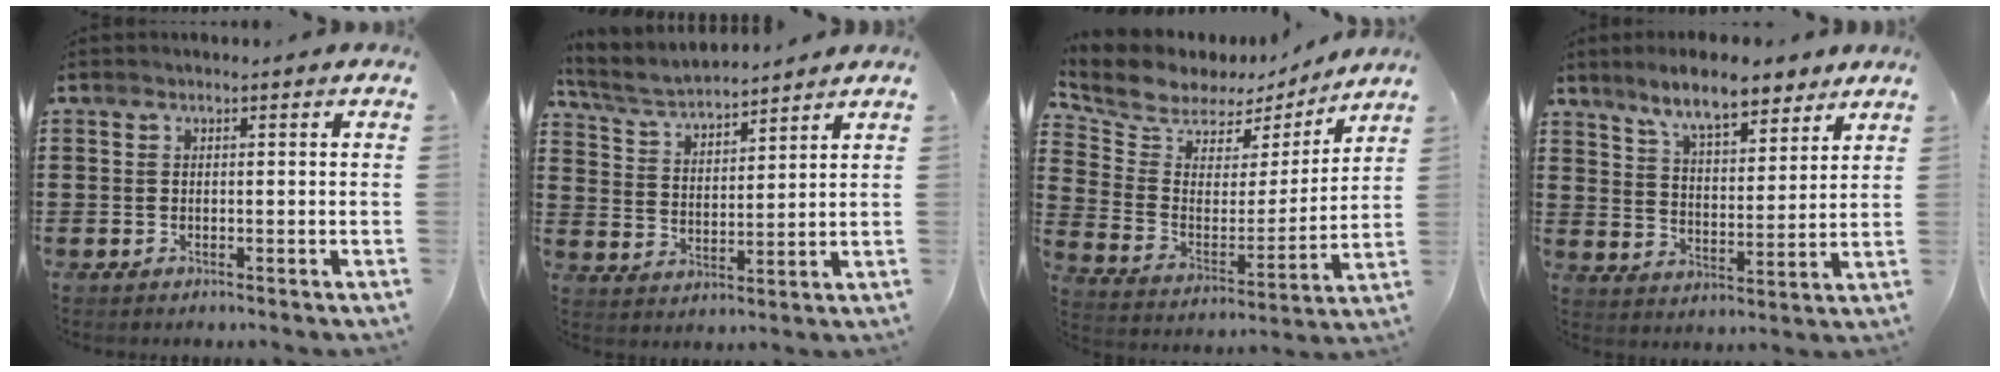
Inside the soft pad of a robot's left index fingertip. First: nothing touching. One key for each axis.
{"total": 4.7, "fx": 4.5, "fy": 0.6, "fz": 1.3, "tx": -0.047, "ty": -0.024, "tz": 0.074}
{"total": 6.7, "fx": 5.8, "fy": 3.3, "fz": 0.9, "tx": -0.061, "ty": -0.035, "tz": 0.100}
{"total": 8.9, "fx": 7.5, "fy": 2.0, "fz": 4.3, "tx": -0.099, "ty": -0.016, "tz": 0.136}